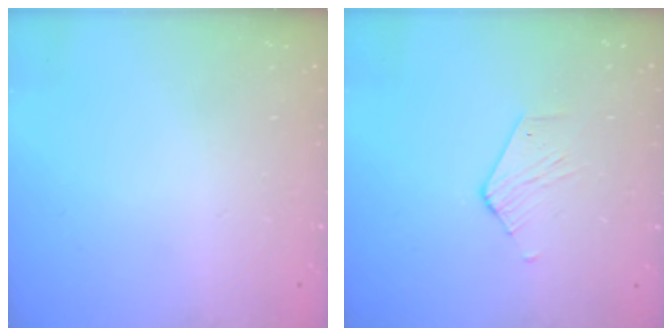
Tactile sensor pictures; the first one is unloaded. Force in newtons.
{"total": 2.6, "press": 2.6, "slide": 0.2}